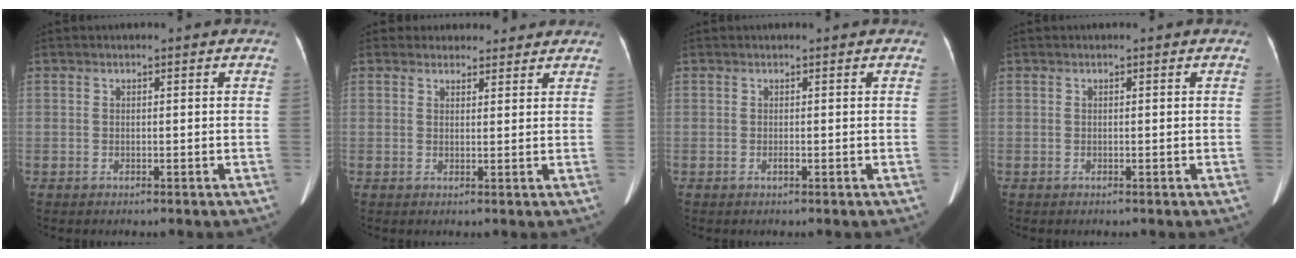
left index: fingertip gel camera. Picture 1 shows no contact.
{"total": 4.7, "force": [4.3, 2.0, -0.1], "torque": [0.017, 0.000, 0.046]}
{"total": 0.9, "force": [0.4, 0.0, 0.8], "torque": [-0.012, 0.009, 0.007]}
{"total": 0.0}